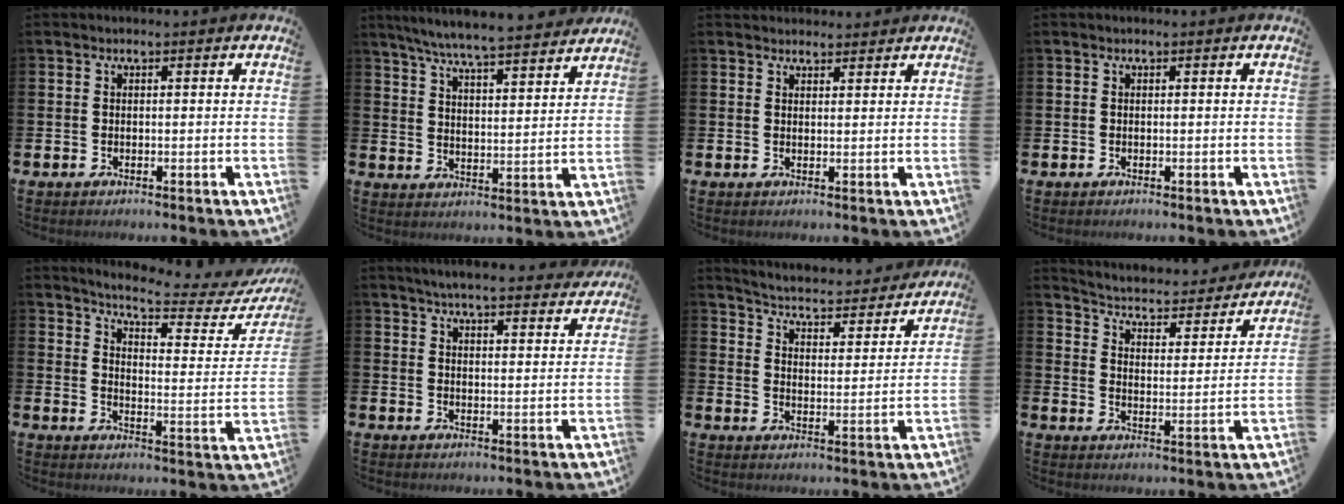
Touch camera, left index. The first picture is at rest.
{"total": 7.1, "force": [6.8, 0.0, 2.1], "torque": [-0.063, -0.046, 0.118]}
{"total": 2.1, "force": [2.0, 0.6, -0.1], "torque": [0.011, -0.008, 0.035]}
{"total": 0.0}
{"total": 5.9, "force": [5.3, 0.2, 2.6], "torque": [-0.057, -0.044, 0.081]}
{"total": 5.5, "force": [5.3, 0.2, 1.4], "torque": [-0.026, -0.032, 0.092]}
{"total": 4.6, "force": [4.5, 0.5, 0.7], "torque": [-0.038, -0.044, 0.070]}
{"total": 4.2, "force": [4.0, 1.0, 0.8], "torque": [-0.038, -0.038, 0.060]}